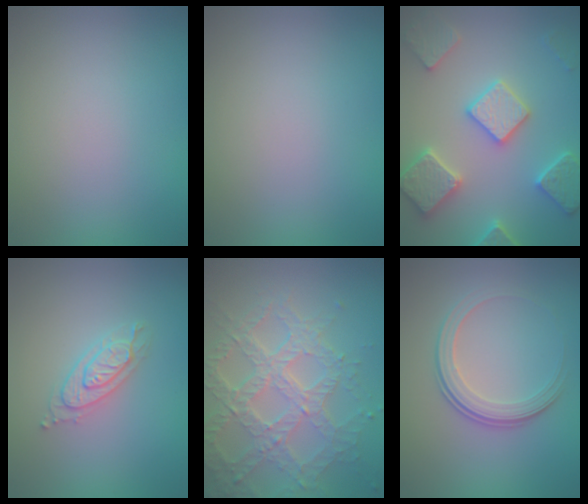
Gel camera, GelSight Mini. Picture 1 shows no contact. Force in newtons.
{"total": 0.0}
{"total": 5.7, "press": 5.6, "slide": 1.3}
{"total": 2.6, "press": 2.6, "slide": 0.5}
{"total": 7.2, "press": 5.3, "slide": 4.9}
{"total": 3.5, "press": 2.6, "slide": 2.4}